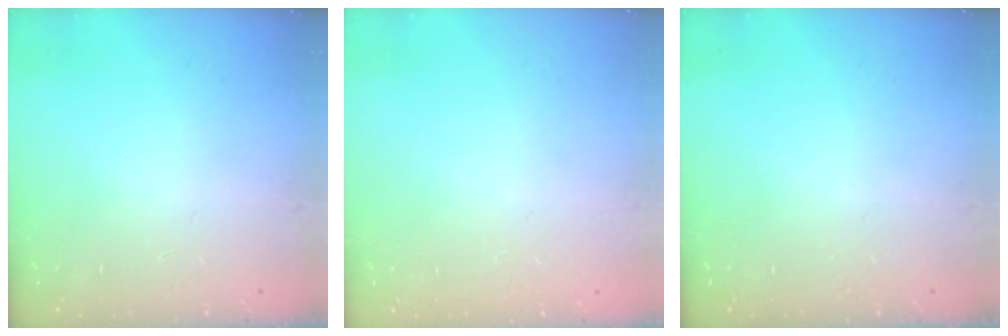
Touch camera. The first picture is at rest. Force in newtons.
{"total": 0.0}
{"total": 0.0}